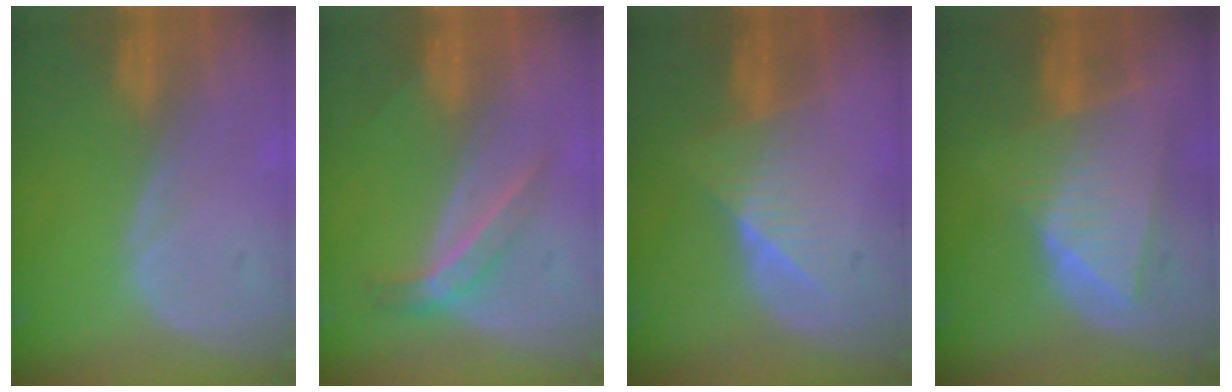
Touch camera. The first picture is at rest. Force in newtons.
{"total": 4.5, "press": 4.1, "slide": 2.0}
{"total": 6.3, "press": 5.5, "slide": 3.0}
{"total": 9.0, "press": 8.1, "slide": 3.9}